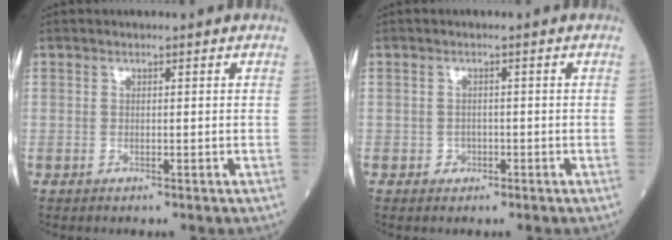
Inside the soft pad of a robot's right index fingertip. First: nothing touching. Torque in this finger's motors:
{"motor_torque": [0.09, -0.12, 0.03, 0.00]}